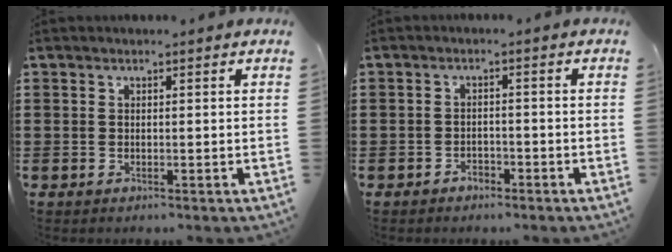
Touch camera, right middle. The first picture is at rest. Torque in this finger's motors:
{"motor_torque": [2.13, 0.00, 0.00, 0.02]}